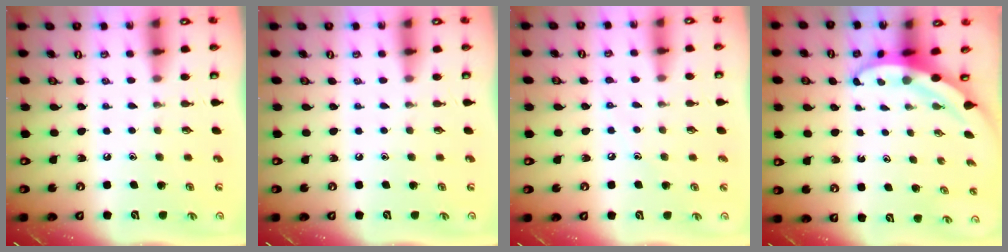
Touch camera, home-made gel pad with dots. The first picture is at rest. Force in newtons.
{"total": 0.0}
{"total": 3.9, "press": 3.9, "slide": 0.5}
{"total": 3.9, "press": 3.8, "slide": 0.5}